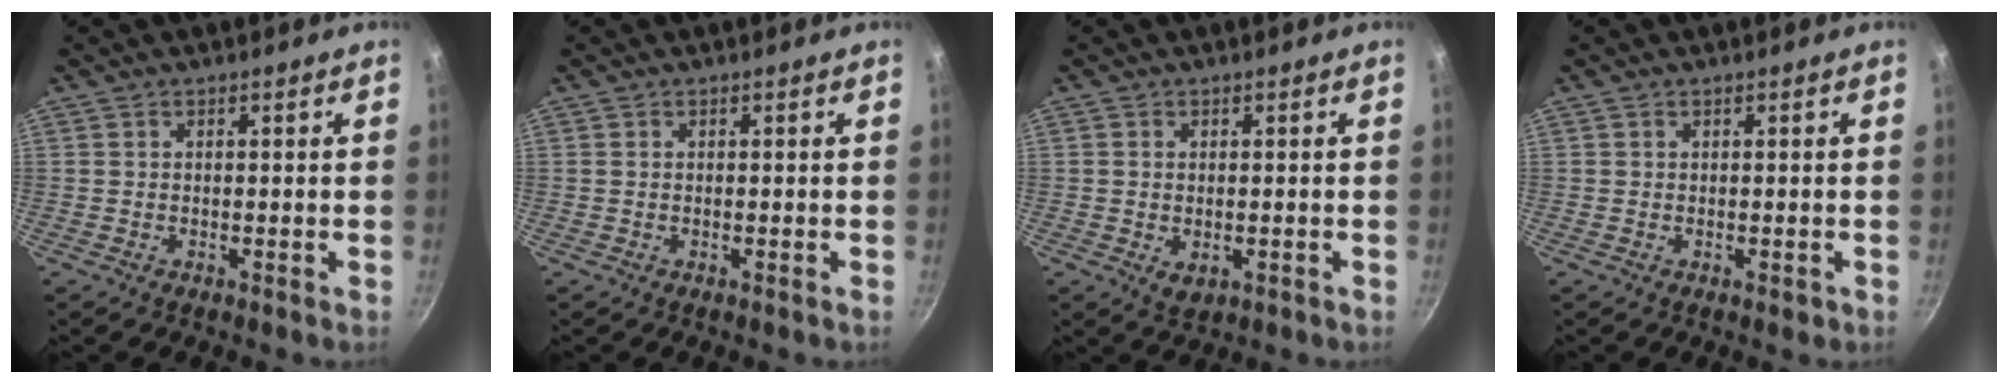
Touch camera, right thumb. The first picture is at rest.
{"total": 0.0}
{"total": 2.8, "force": [-0.4, 1.8, 2.1], "torque": [-0.033, -0.008, -0.003]}
{"total": 0.9, "force": [0.0, 0.6, 0.7], "torque": [-0.005, 0.002, 0.000]}